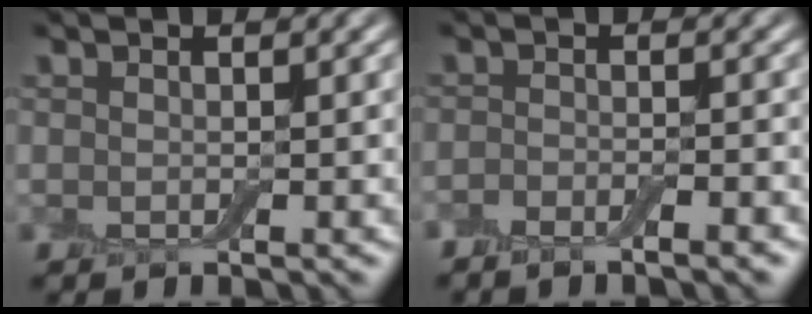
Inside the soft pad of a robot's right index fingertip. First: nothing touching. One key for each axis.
{"total": 2.3, "fx": -1.7, "fy": 0.3, "fz": 1.4, "tx": -0.031, "ty": 0.001, "tz": -0.031}